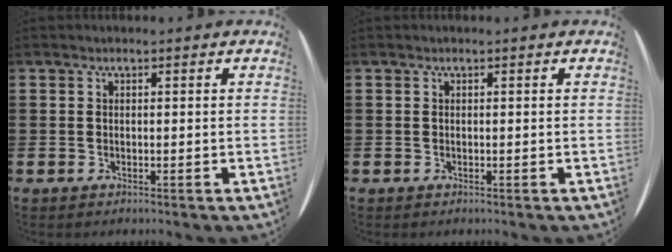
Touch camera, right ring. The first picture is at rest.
{"total": 0.0}